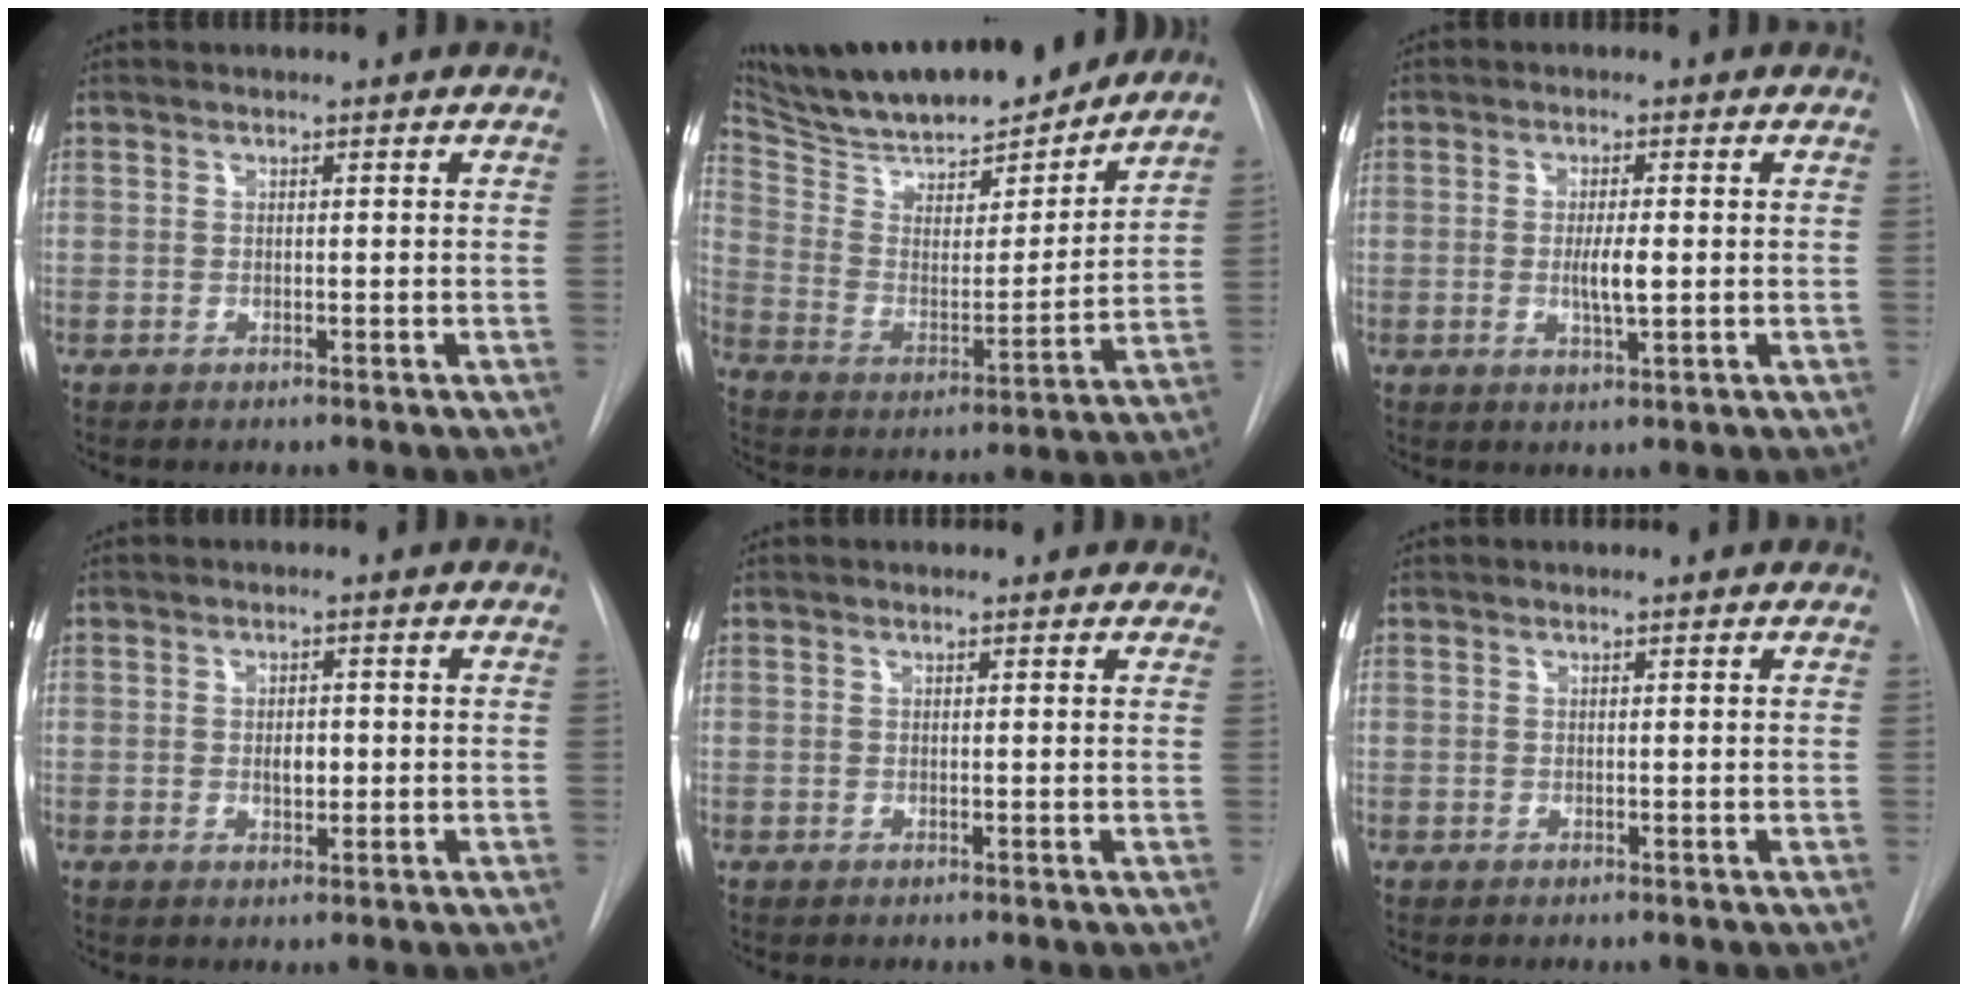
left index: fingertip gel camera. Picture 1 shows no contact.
{"total": 23.8, "force": [21.0, 4.3, 10.3], "torque": [-0.183, -0.005, 0.326]}
{"total": 3.8, "force": [-0.3, 0.7, 3.8], "torque": [-0.069, -0.004, -0.003]}
{"total": 2.4, "force": [0.0, 1.4, 2.0], "torque": [-0.033, 0.000, 0.002]}
{"total": 2.7, "force": [2.3, 1.1, 0.9], "torque": [-0.007, 0.008, 0.016]}
{"total": 0.7, "force": [0.6, 0.1, 0.2], "torque": [-0.010, 0.007, 0.008]}